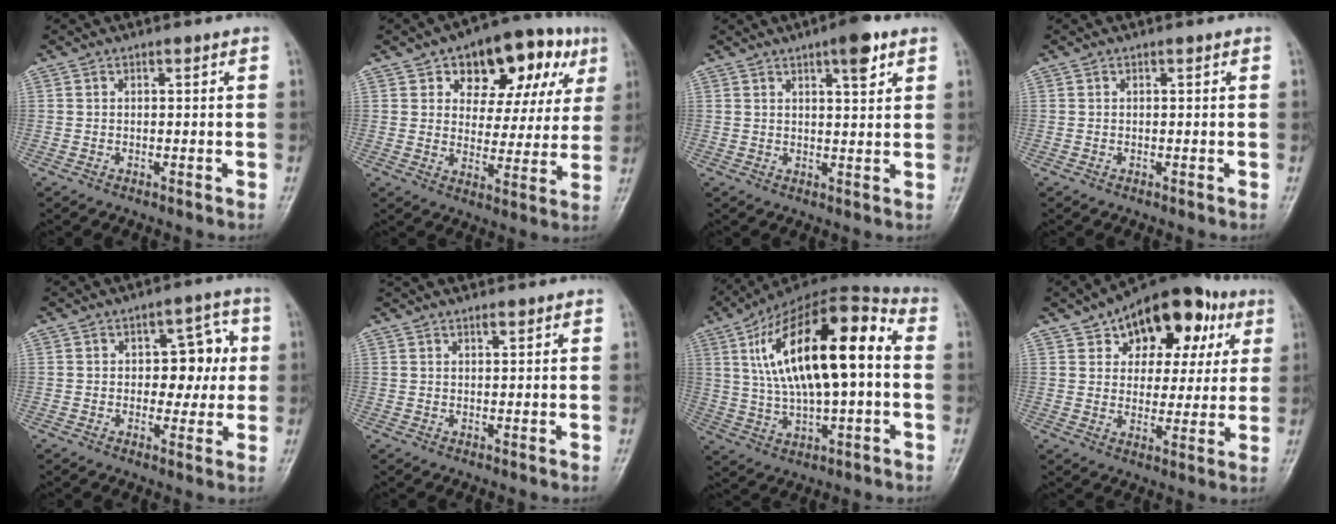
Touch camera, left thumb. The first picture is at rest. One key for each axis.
{"total": 17.1, "fx": 7.8, "fy": 10.0, "fz": 11.5, "tx": -0.097, "ty": -0.001, "tz": 0.108}
{"total": 5.7, "fx": 3.3, "fy": 1.6, "fz": 4.4, "tx": -0.054, "ty": -0.014, "tz": 0.042}
{"total": 0.0}
{"total": 7.7, "fx": 1.0, "fy": 5.0, "fz": 5.8, "tx": -0.028, "ty": 0.008, "tz": 0.011}
{"total": 4.6, "fx": 4.0, "fy": 1.3, "fz": 2.0, "tx": -0.016, "ty": 0.012, "tz": 0.065}
{"total": 22.6, "fx": 3.2, "fy": 9.1, "fz": 20.4, "tx": -0.345, "ty": 0.029, "tz": 0.046}
{"total": 17.8, "fx": 8.6, "fy": 11.0, "fz": 11.0, "tx": -0.108, "ty": -0.003, "tz": 0.123}